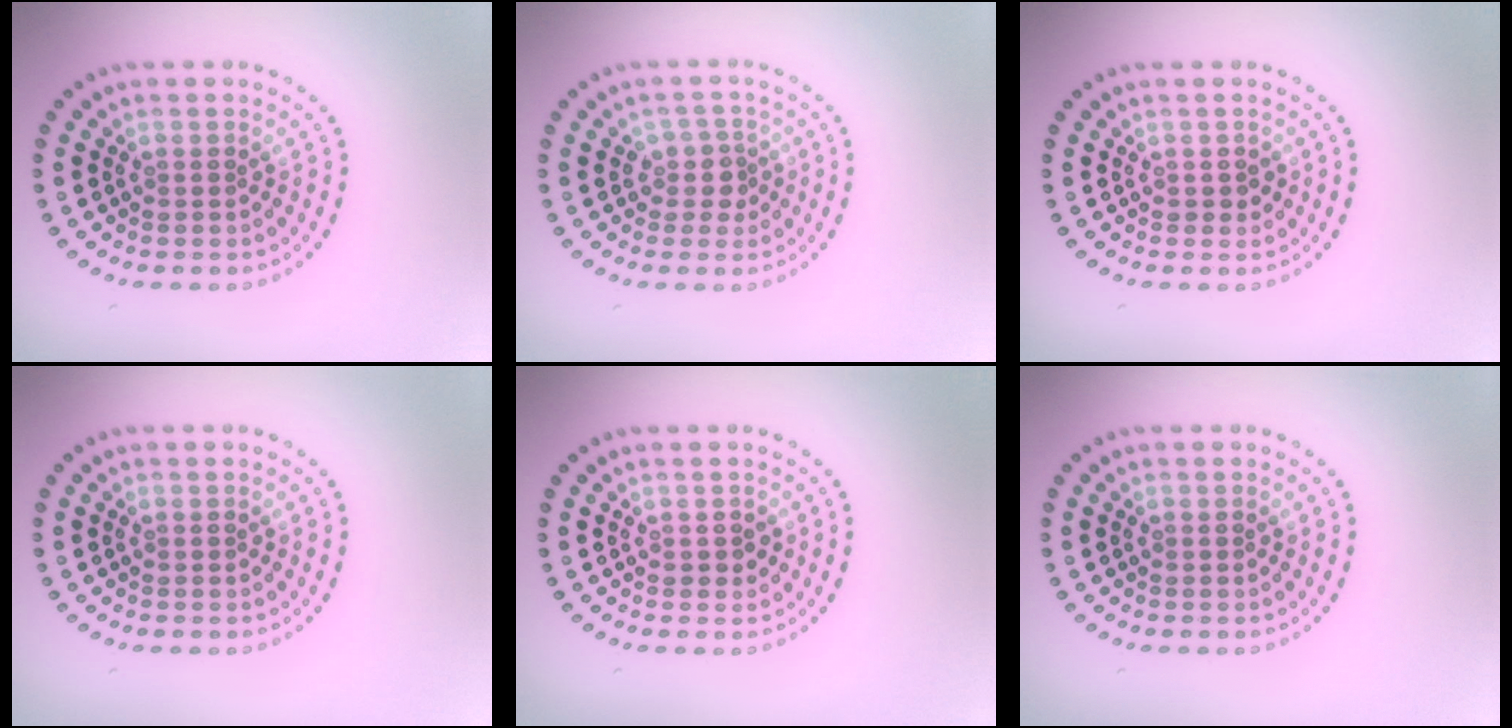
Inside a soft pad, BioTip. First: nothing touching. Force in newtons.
{"total": 2.0, "press": 1.5, "slide": 1.2}
{"total": 0.9, "press": 0.8, "slide": 0.3}
{"total": 0.0}
{"total": 0.7, "press": 0.7, "slide": 0.0}
{"total": 0.0}